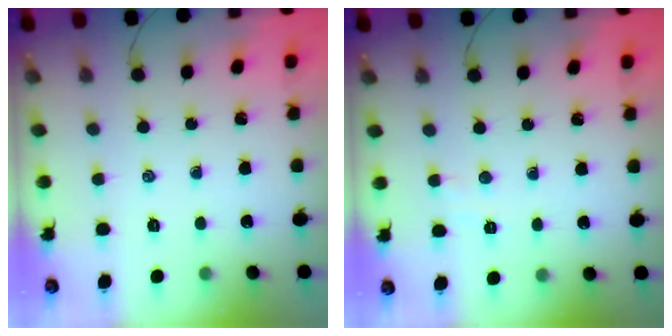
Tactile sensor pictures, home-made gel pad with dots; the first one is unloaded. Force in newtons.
{"total": 3.3, "press": 3.2, "slide": 0.9}